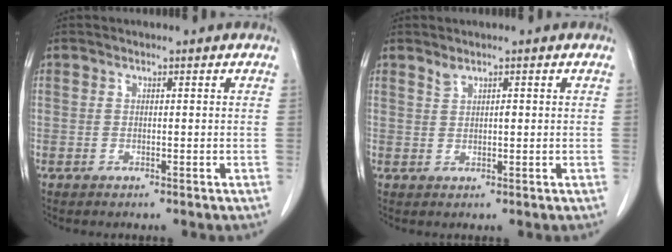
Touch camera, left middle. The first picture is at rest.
{"total": 1.3, "force": [0.8, 0.5, 0.9], "torque": [-0.016, 0.003, 0.016]}